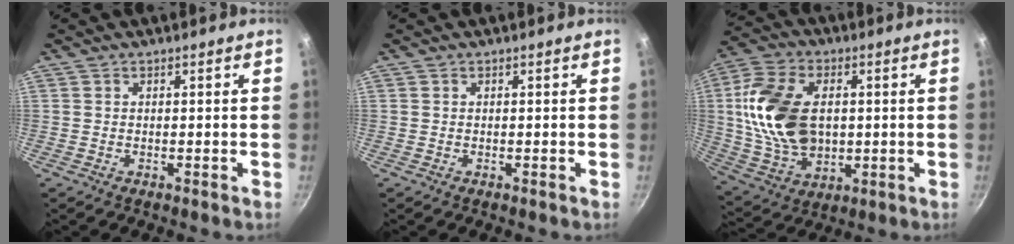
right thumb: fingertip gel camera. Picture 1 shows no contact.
{"total": 0.0}
{"total": 18.9, "force": [1.9, 12.6, 14.0], "torque": [-0.259, 0.004, 0.042]}